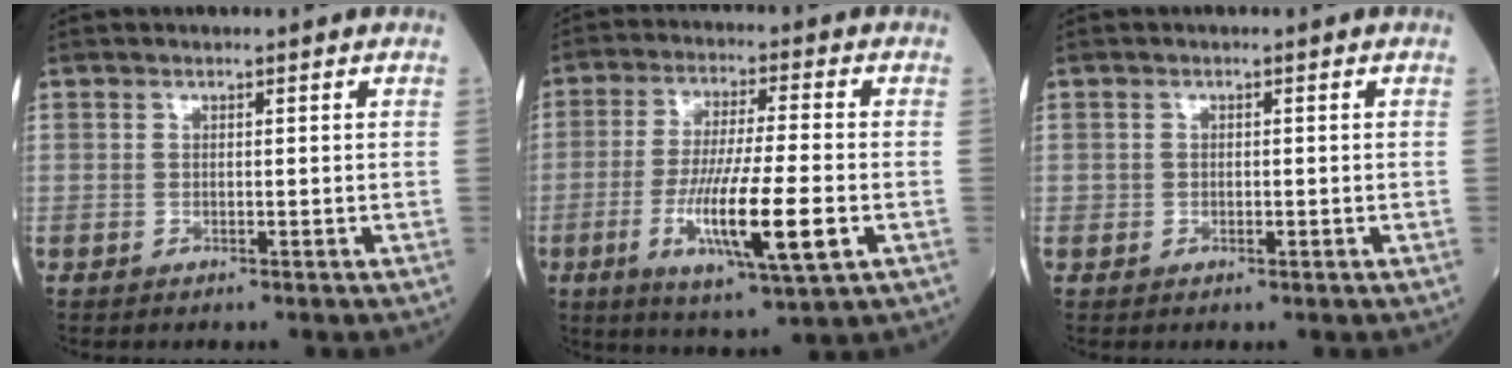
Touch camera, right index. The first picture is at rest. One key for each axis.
{"total": 13.7, "fx": -3.8, "fy": 1.2, "fz": 13.1, "tx": -0.242, "ty": -0.021, "tz": -0.063}
{"total": 0.8, "fx": -0.1, "fy": 0.8, "fz": 0.4, "tx": -0.004, "ty": 0.003, "tz": 0.002}